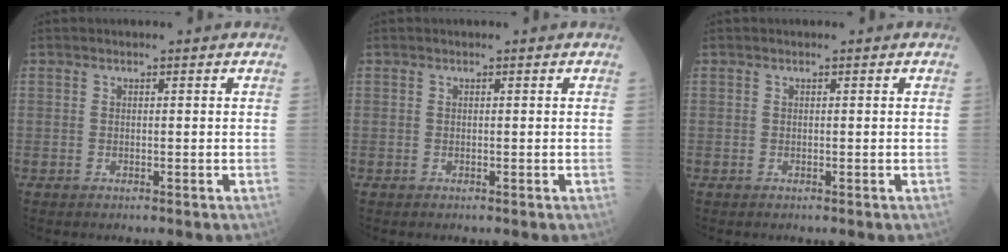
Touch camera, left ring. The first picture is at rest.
{"total": 0.0}
{"total": 0.0}